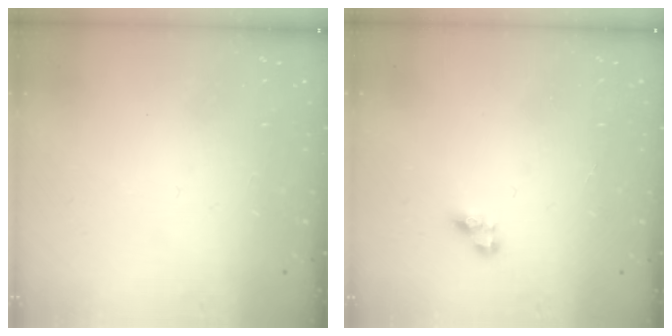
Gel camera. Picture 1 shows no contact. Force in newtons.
{"total": 3.7, "press": 3.7, "slide": 0.5}